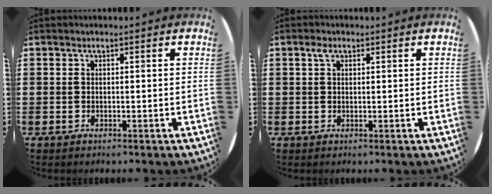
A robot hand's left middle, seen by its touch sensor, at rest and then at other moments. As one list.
[{"total": 1.4, "force": [0.7, 0.8, 0.9], "torque": [-0.013, 0.002, 0.011]}]